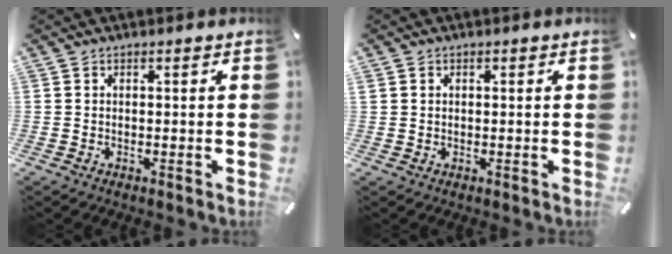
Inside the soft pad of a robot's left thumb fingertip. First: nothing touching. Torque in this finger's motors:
{"motor_torque": [-0.13, 0.13, -0.05, 0.06, -0.02]}